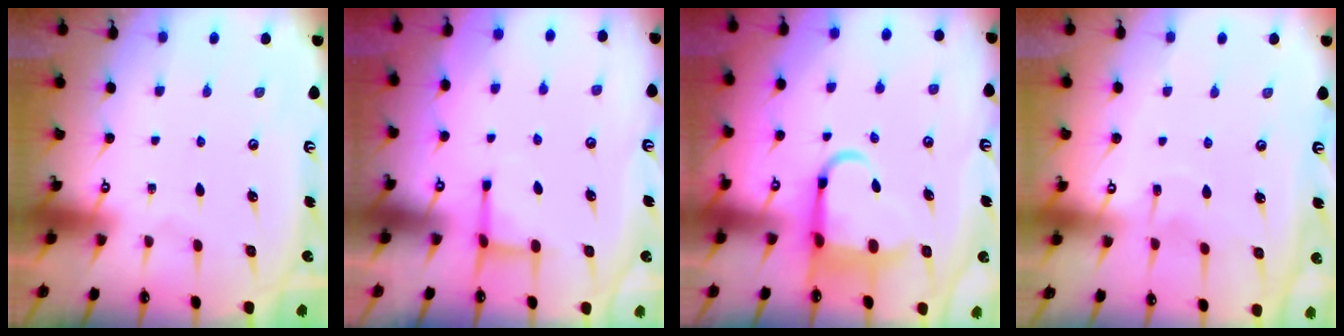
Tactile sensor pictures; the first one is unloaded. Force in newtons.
{"total": 2.8, "press": 2.7, "slide": 0.6}
{"total": 8.4, "press": 8.0, "slide": 2.5}
{"total": 7.0, "press": 7.0, "slide": 0.3}